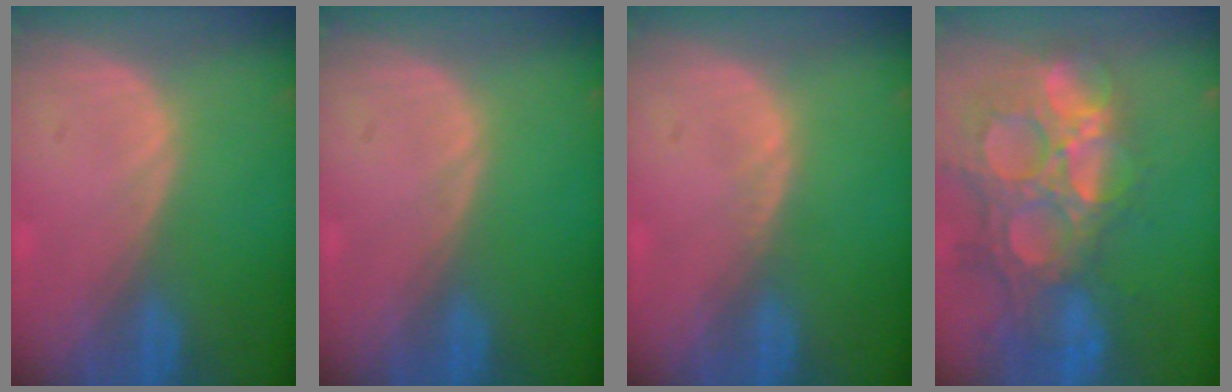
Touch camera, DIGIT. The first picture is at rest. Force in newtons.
{"total": 0.0}
{"total": 0.7, "press": 0.6, "slide": 0.3}
{"total": 14.7, "press": 12.1, "slide": 8.3}